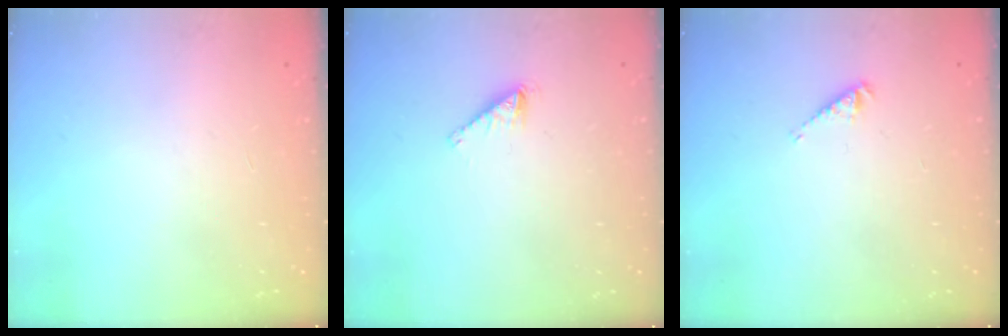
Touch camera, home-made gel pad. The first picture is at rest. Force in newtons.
{"total": 1.8, "press": 1.8, "slide": 0.1}
{"total": 2.9, "press": 2.9, "slide": 0.5}